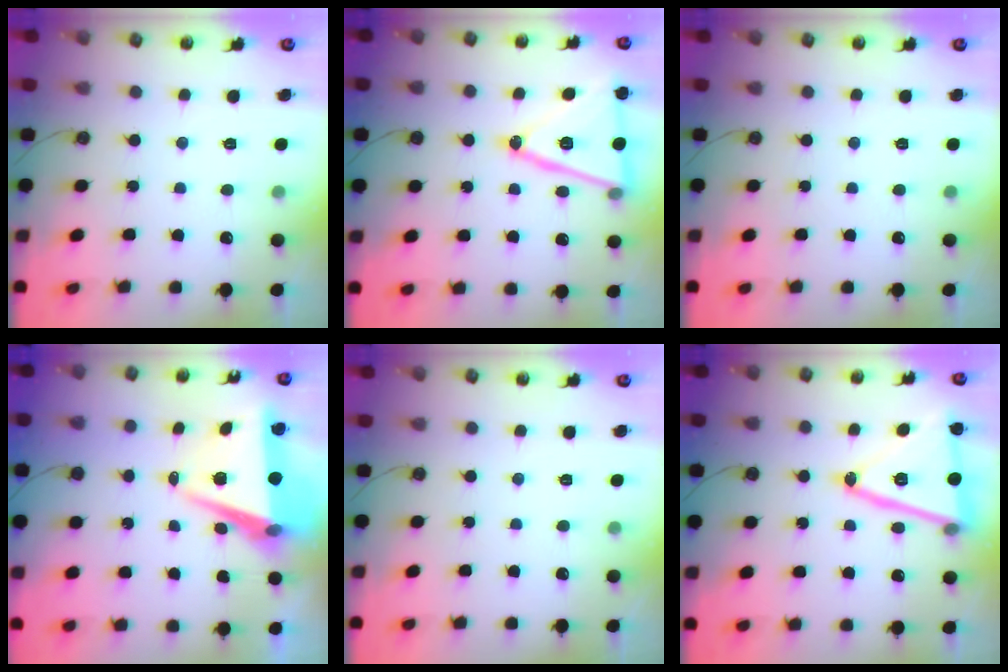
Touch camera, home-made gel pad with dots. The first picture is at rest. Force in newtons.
{"total": 19.0, "press": 18.7, "slide": 3.4}
{"total": 0.0}
{"total": 9.2, "press": 8.2, "slide": 4.2}
{"total": 0.0}
{"total": 19.4, "press": 19.1, "slide": 3.4}